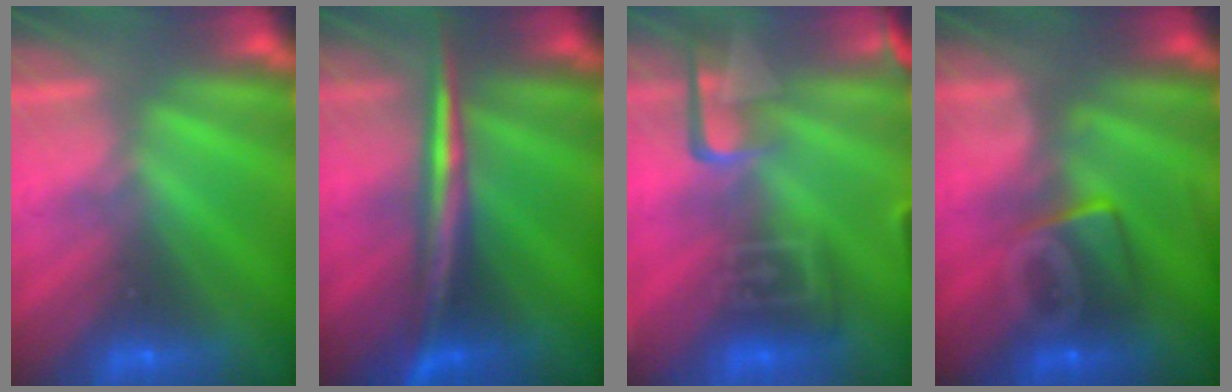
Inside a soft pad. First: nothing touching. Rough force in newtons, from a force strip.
{"total": 2.9}
{"total": 5.8}
{"total": 9.1}